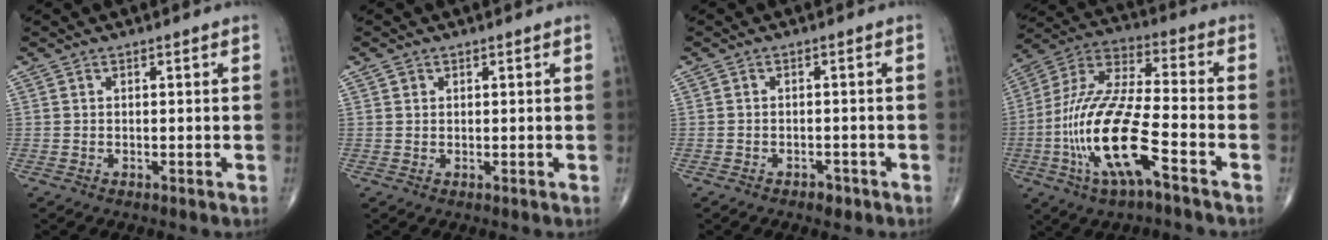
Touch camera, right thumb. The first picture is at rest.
{"total": 0.8, "force": [0.4, 0.7, 0.1], "torque": [0.005, -0.001, 0.005]}
{"total": 1.9, "force": [-1.3, 1.1, 0.8], "torque": [-0.007, 0.004, -0.017]}
{"total": 19.4, "force": [-6.8, 5.5, 17.3], "torque": [-0.373, 0.031, -0.126]}